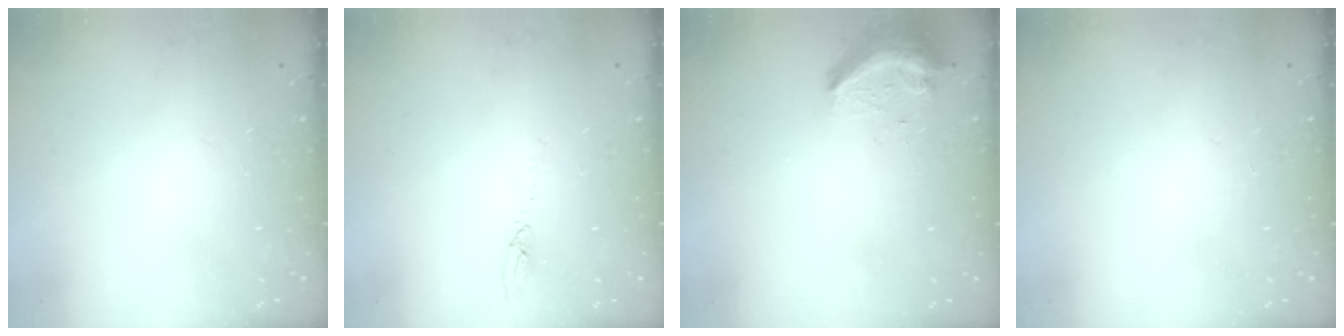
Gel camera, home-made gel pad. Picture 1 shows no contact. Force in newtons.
{"total": 2.7, "press": 2.7, "slide": 0.2}
{"total": 9.5, "press": 9.5, "slide": 0.6}
{"total": 0.0}